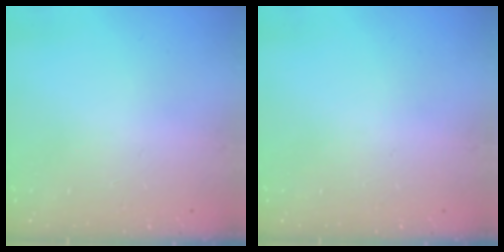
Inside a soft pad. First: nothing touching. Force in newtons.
{"total": 0.0}